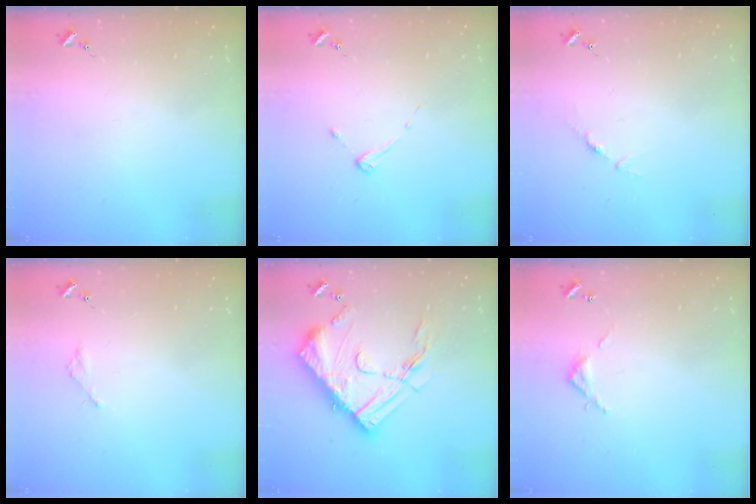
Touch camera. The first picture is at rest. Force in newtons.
{"total": 2.7, "press": 2.7, "slide": 0.3}
{"total": 3.8, "press": 3.8, "slide": 0.5}
{"total": 1.8, "press": 1.8, "slide": 0.2}
{"total": 21.5, "press": 21.4, "slide": 1.6}
{"total": 3.9, "press": 3.9, "slide": 0.3}